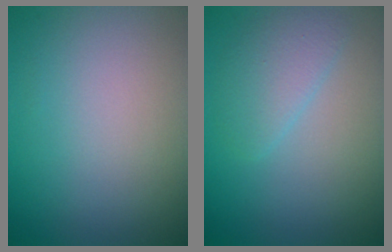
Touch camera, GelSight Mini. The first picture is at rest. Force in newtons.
{"total": 2.4, "press": 2.4, "slide": 0.1}